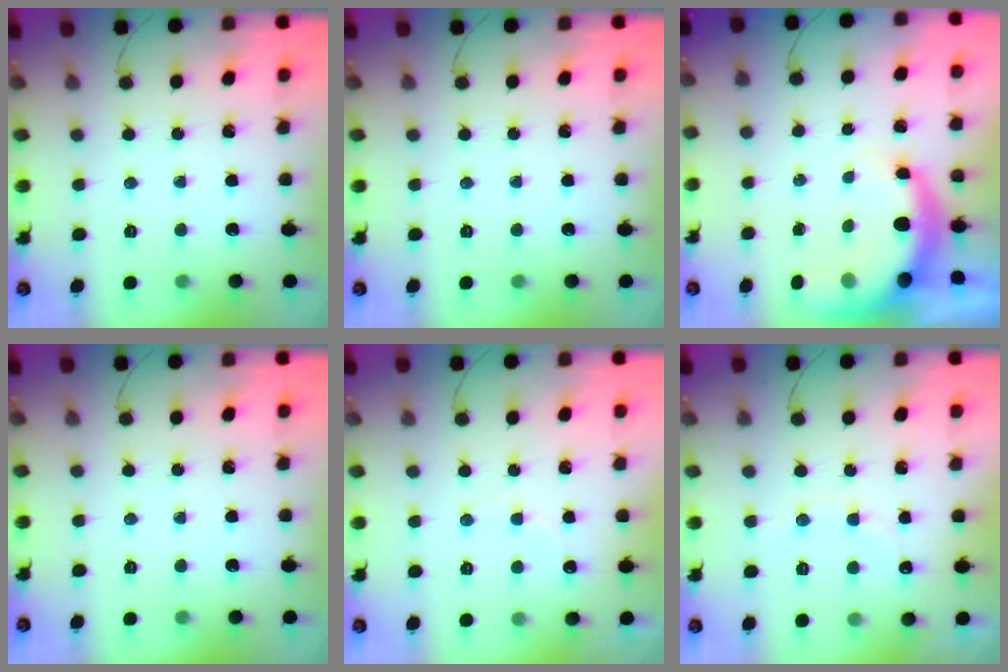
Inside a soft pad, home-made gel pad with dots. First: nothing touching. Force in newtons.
{"total": 0.0}
{"total": 8.9, "press": 8.7, "slide": 1.8}
{"total": 0.0}
{"total": 5.8, "press": 5.7, "slide": 1.1}
{"total": 8.1, "press": 8.0, "slide": 1.2}